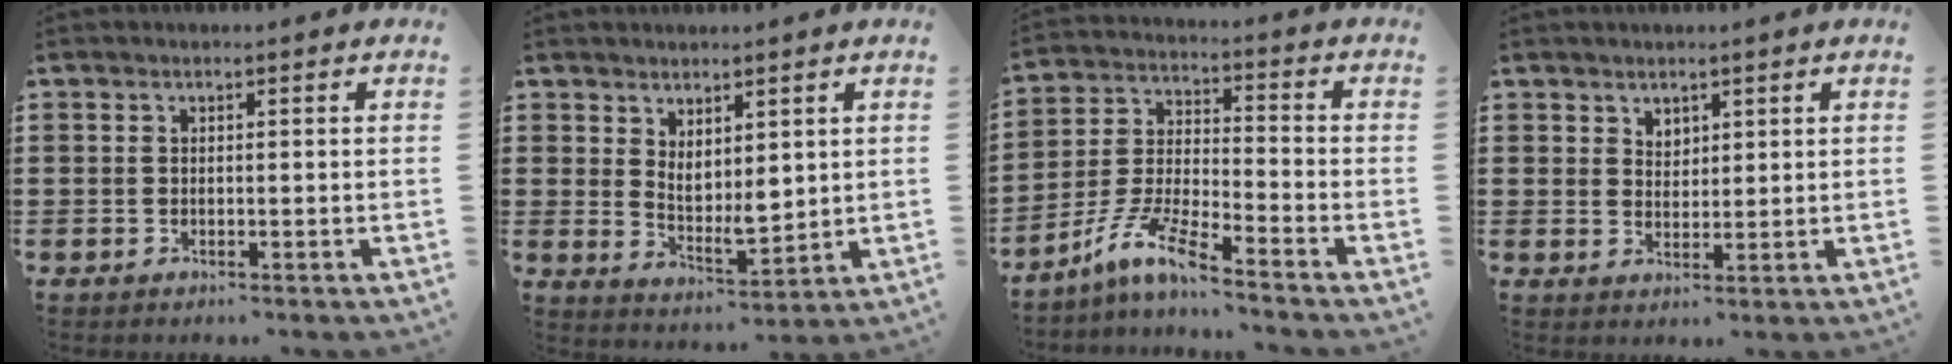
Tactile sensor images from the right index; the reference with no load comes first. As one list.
[{"total": 4.2, "force": [3.0, 2.0, 2.1], "torque": [-0.043, -0.018, 0.055]}, {"total": 8.2, "force": [-6.6, 0.4, 4.8], "torque": [-0.116, -0.007, -0.136]}, {"total": 2.3, "force": [1.8, 1.4, 0.1], "torque": [-0.008, 0.006, 0.036]}]